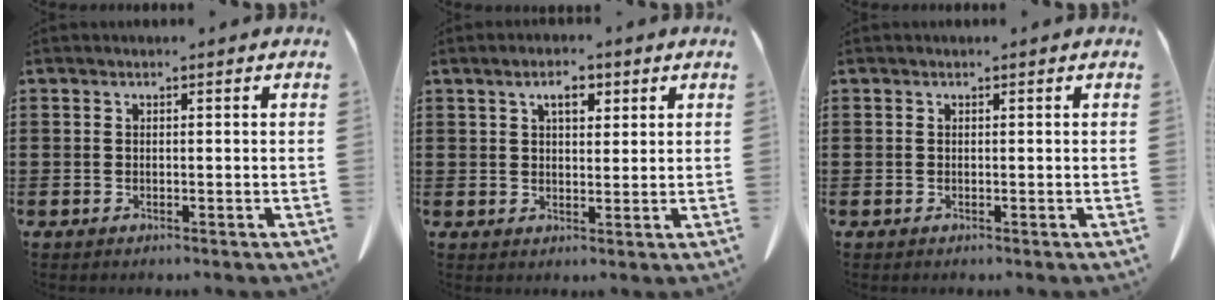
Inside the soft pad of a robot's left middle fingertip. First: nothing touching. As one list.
[{"total": 4.0, "force": [2.2, 1.8, 2.9], "torque": [-0.047, 0.004, 0.032]}, {"total": 0.0}]